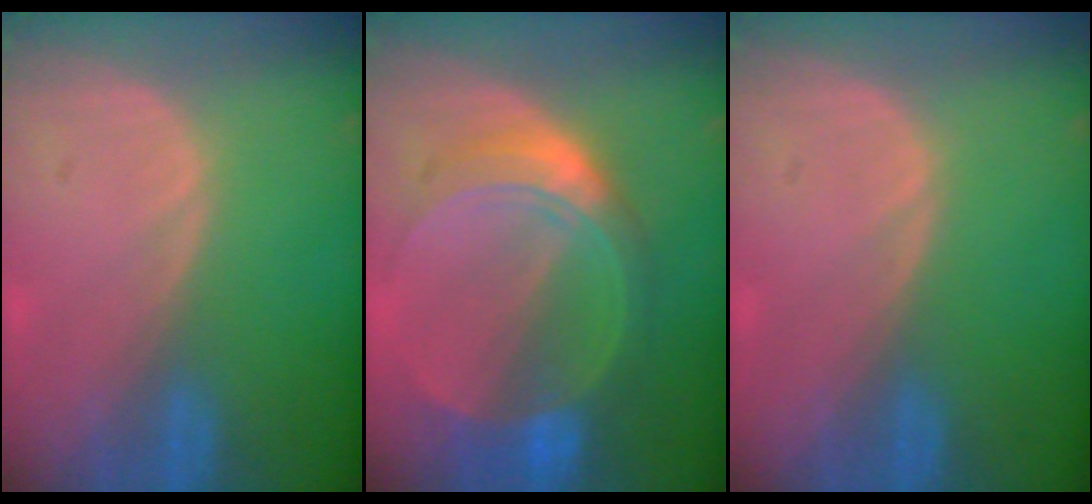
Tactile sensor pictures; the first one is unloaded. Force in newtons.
{"total": 8.3, "press": 8.3, "slide": 0.7}
{"total": 0.0}